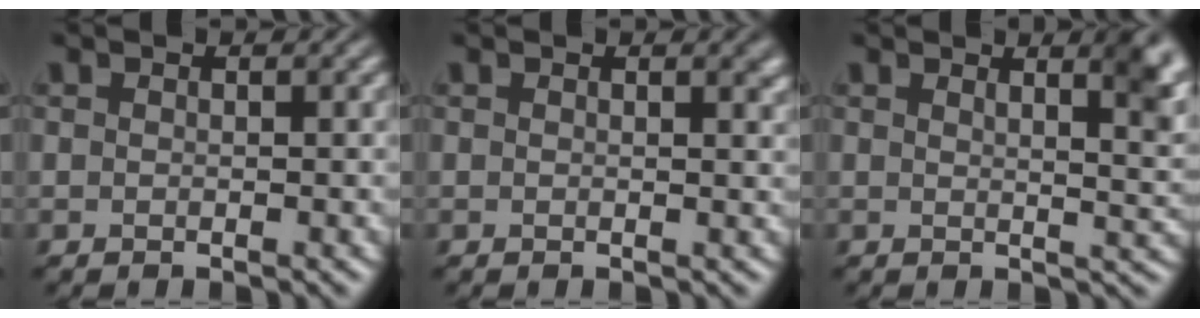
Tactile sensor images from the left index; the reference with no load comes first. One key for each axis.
{"total": 1.1, "fx": 0.7, "fy": 0.3, "fz": 0.7, "tx": -0.004, "ty": 0.002, "tz": 0.011}
{"total": 4.7, "fx": 2.5, "fy": 1.6, "fz": 3.6, "tx": -0.023, "ty": 0.007, "tz": 0.030}